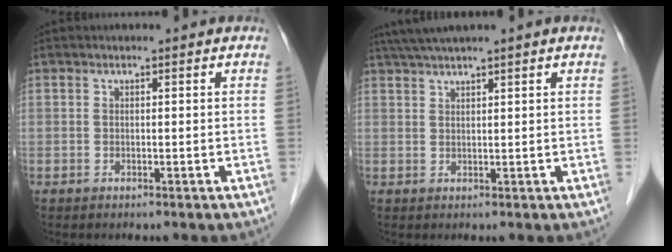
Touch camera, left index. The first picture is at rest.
{"total": 5.3, "force": [4.3, -0.7, 3.0], "torque": [-0.057, 0.033, 0.079]}